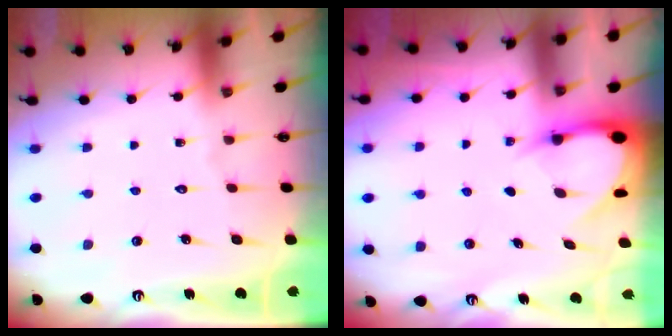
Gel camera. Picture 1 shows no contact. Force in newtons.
{"total": 4.2, "press": 4.2, "slide": 0.3}